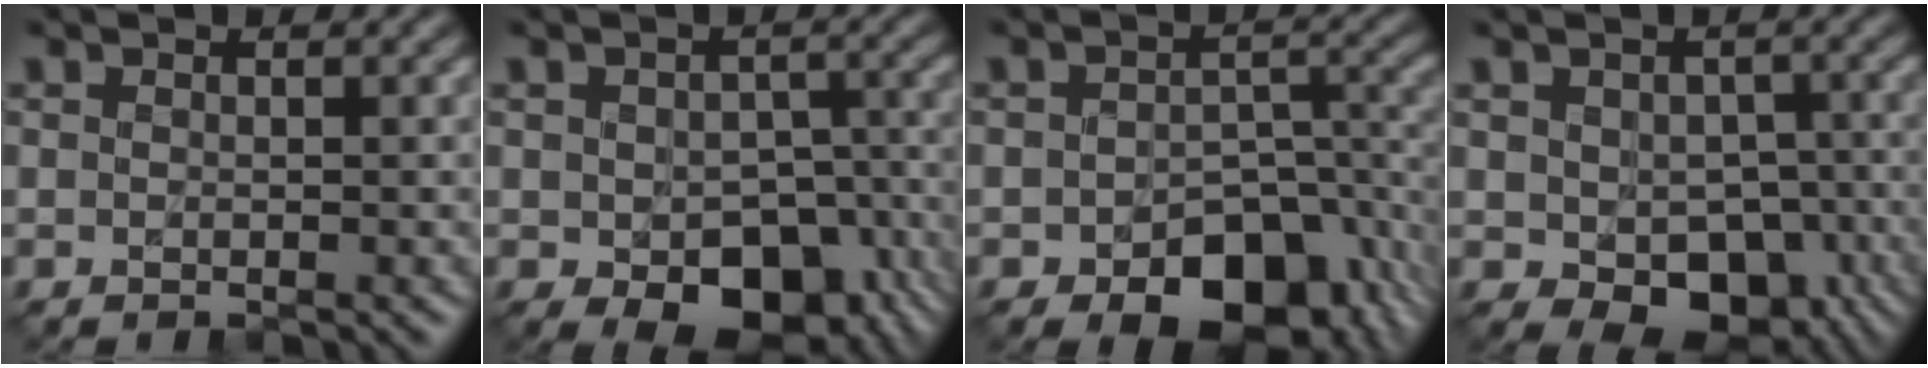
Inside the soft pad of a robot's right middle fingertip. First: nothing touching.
{"total": 9.7, "force": [-4.0, 5.7, 6.7], "torque": [-0.105, -0.024, -0.043]}
{"total": 9.9, "force": [-5.3, 5.5, 6.3], "torque": [-0.082, -0.023, -0.073]}
{"total": 7.5, "force": [-2.5, 5.0, 5.0], "torque": [-0.079, -0.017, -0.030]}